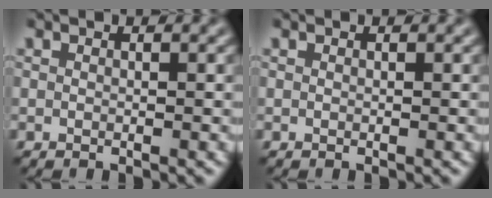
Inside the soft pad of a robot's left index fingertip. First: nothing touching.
{"total": 0.0}